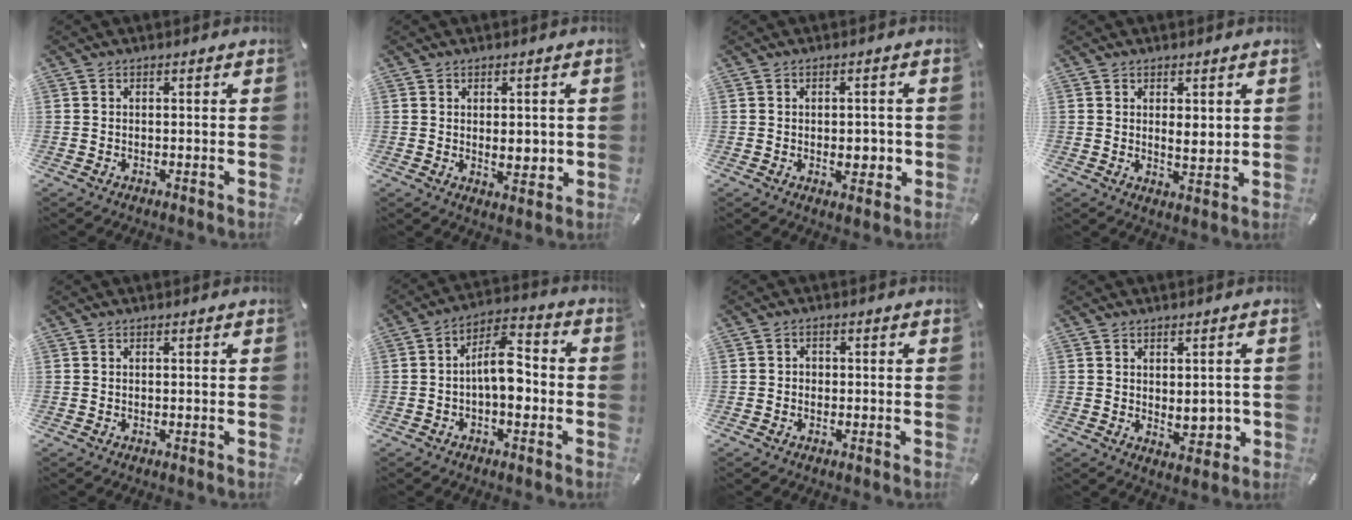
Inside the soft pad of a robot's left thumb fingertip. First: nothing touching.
{"total": 4.0, "force": [0.5, 2.5, 3.1], "torque": [-0.036, -0.005, 0.005]}
{"total": 4.4, "force": [-0.5, 2.9, 3.2], "torque": [-0.034, -0.005, -0.013]}
{"total": 3.6, "force": [1.3, 1.9, 2.7], "torque": [-0.032, -0.008, 0.019]}
{"total": 0.0}
{"total": 9.7, "force": [-1.9, 4.9, 8.2], "torque": [-0.141, 0.013, -0.033]}
{"total": 1.7, "force": [-0.8, 1.4, 0.5], "torque": [-0.008, 0.007, -0.018]}
{"total": 4.6, "force": [0.5, 3.1, 3.4], "torque": [-0.030, -0.006, 0.006]}